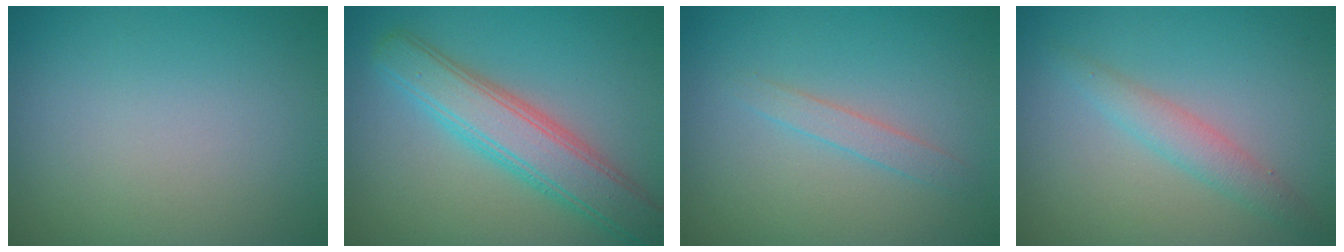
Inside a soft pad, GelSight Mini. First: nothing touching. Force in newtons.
{"total": 5.6, "press": 5.6, "slide": 0.1}
{"total": 1.3, "press": 1.3, "slide": 0.0}
{"total": 2.3, "press": 2.3, "slide": 0.0}